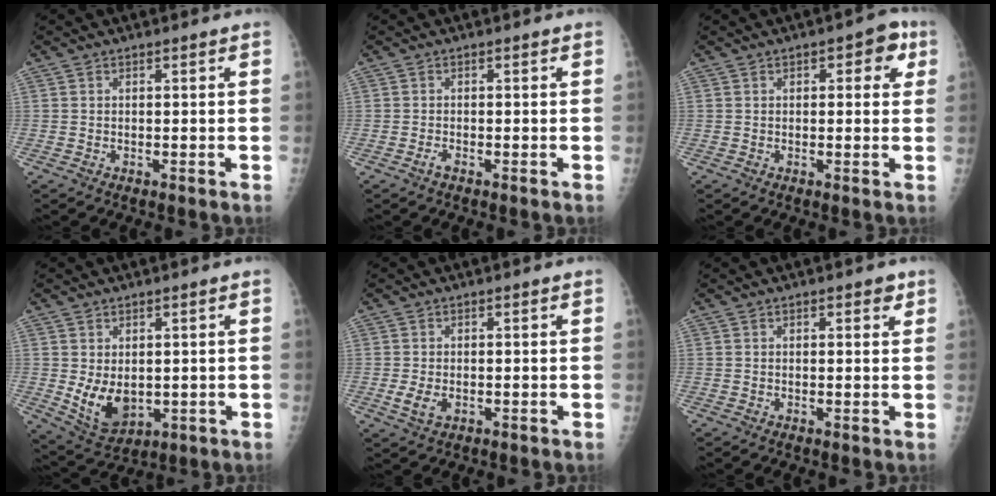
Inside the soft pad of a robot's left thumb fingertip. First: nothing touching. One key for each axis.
{"total": 1.0, "fx": -0.8, "fy": 0.2, "fz": 0.6, "tx": -0.016, "ty": 0.002, "tz": -0.015}
{"total": 5.4, "fx": 2.0, "fy": 2.8, "fz": 4.2, "tx": -0.021, "ty": 0.002, "tz": 0.016}
{"total": 7.8, "fx": -0.2, "fy": 5.3, "fz": 5.7, "tx": -0.083, "ty": -0.018, "tz": 0.019}
{"total": 3.1, "fx": -0.7, "fy": 1.9, "fz": 2.4, "tx": -0.052, "ty": -0.006, "tz": -0.010}
{"total": 2.0, "fx": 1.1, "fy": 0.9, "fz": 1.3, "tx": -0.007, "ty": -0.003, "tz": 0.014}